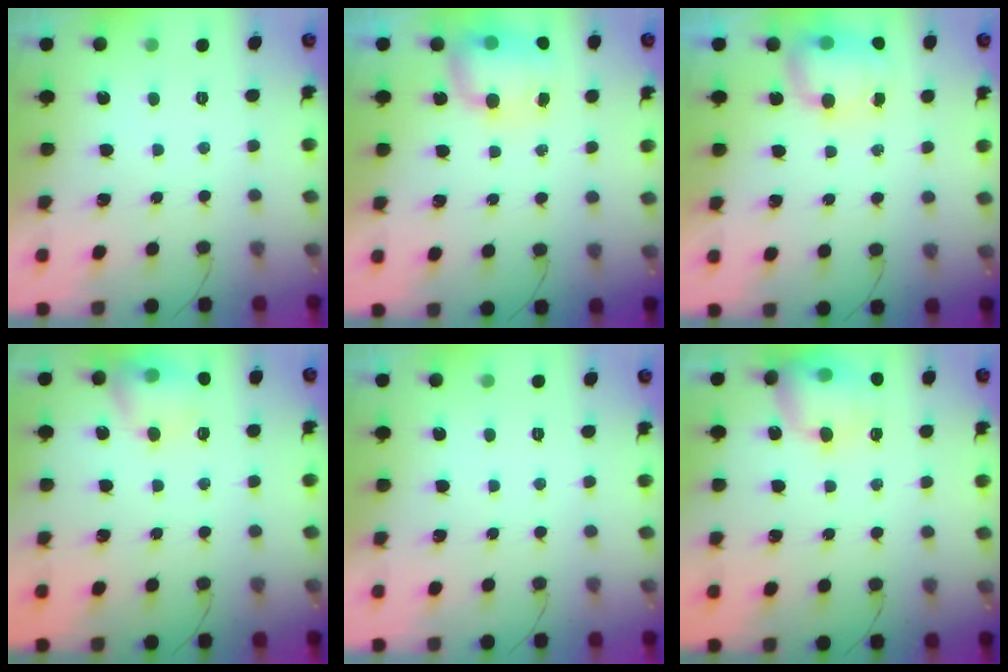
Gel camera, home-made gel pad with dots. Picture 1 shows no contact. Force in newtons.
{"total": 11.7, "press": 9.3, "slide": 7.1}
{"total": 9.1, "press": 7.9, "slide": 4.4}
{"total": 12.8, "press": 12.7, "slide": 1.5}
{"total": 0.0}
{"total": 14.3, "press": 14.1, "slide": 2.4}